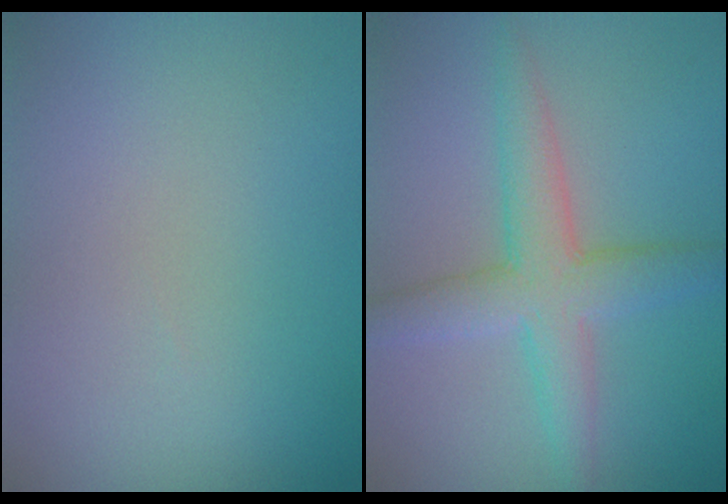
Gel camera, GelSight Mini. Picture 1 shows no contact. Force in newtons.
{"total": 4.9, "press": 4.9, "slide": 0.1}